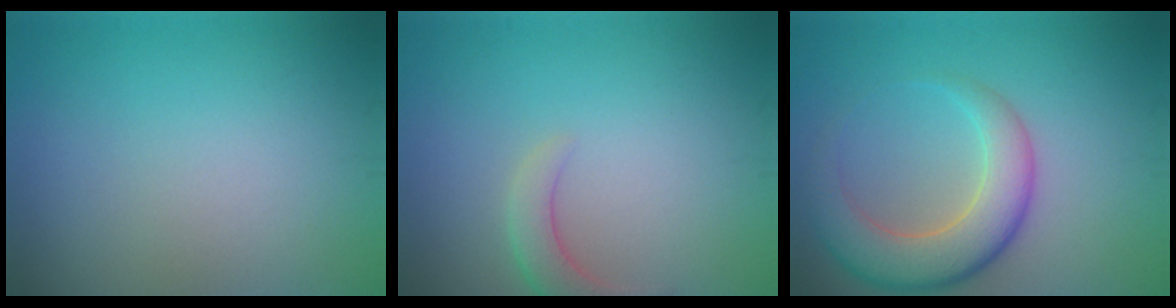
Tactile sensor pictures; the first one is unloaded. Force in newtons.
{"total": 2.4, "press": 2.4, "slide": 0.2}
{"total": 6.0, "press": 6.0, "slide": 0.2}